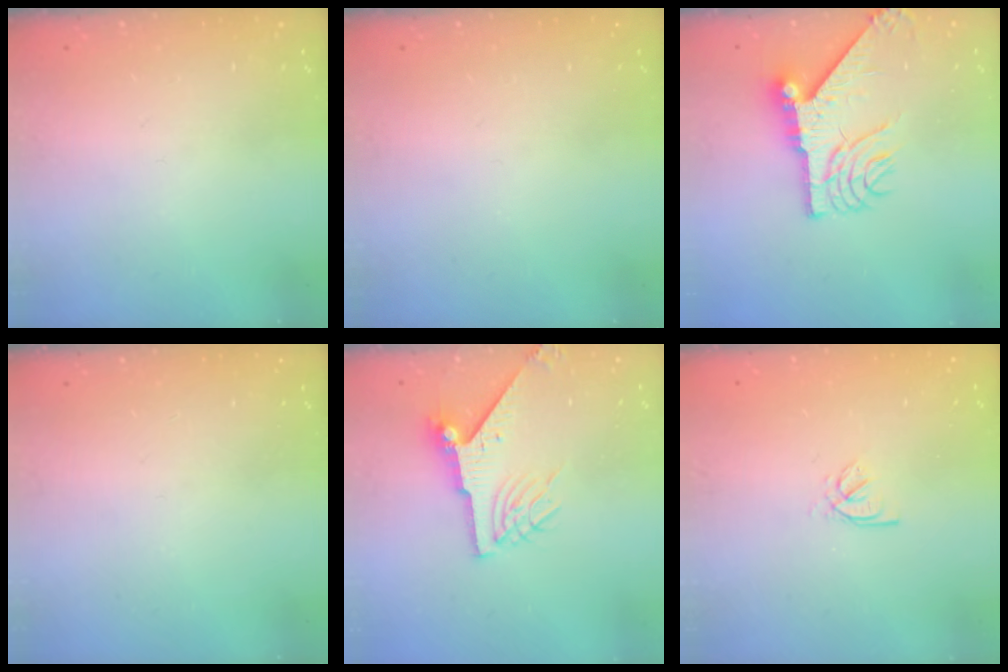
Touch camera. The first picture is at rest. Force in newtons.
{"total": 0.0}
{"total": 12.1, "press": 12.0, "slide": 1.6}
{"total": 0.0}
{"total": 8.4, "press": 8.4, "slide": 0.6}
{"total": 2.0, "press": 2.0, "slide": 0.4}